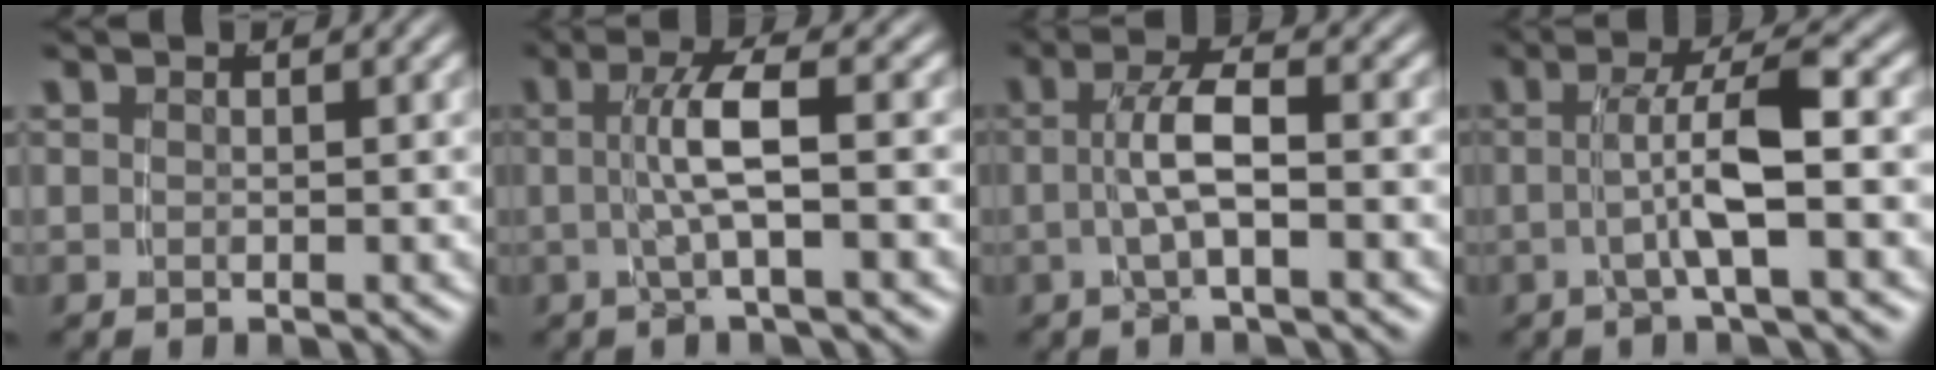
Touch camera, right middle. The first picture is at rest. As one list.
[{"total": 3.7, "force": [-0.1, 0.0, 3.7], "torque": [-0.069, 0.008, -0.002]}, {"total": 3.4, "force": [-0.4, 0.3, 3.4], "torque": [-0.064, 0.007, -0.007]}, {"total": 4.0, "force": [-0.7, 0.0, 4.0], "torque": [-0.073, 0.005, -0.012]}]